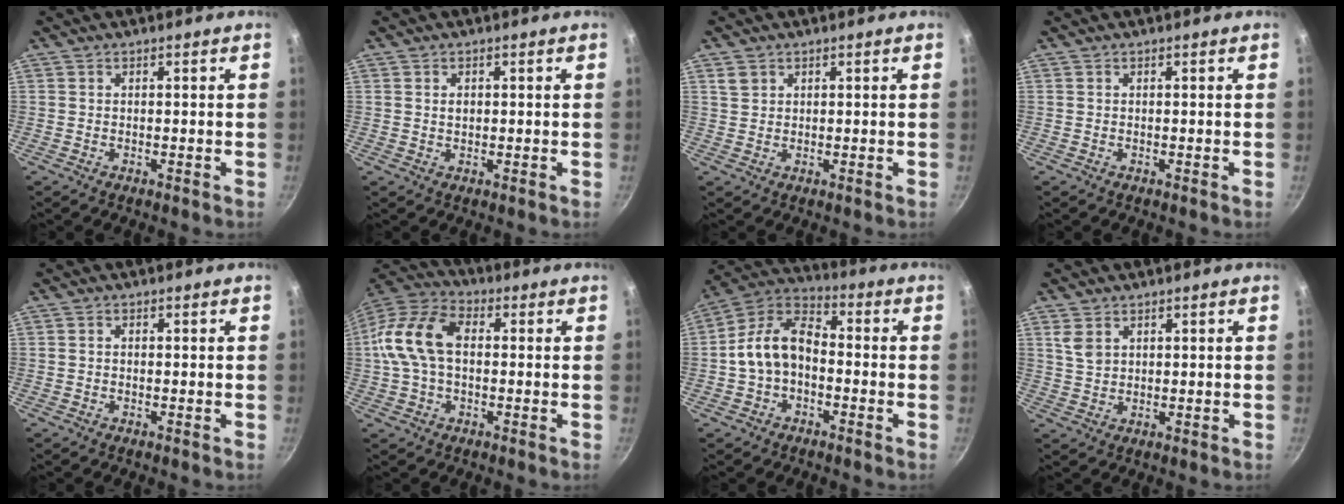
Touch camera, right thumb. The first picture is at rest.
{"total": 1.7, "force": [0.4, 1.2, 1.2], "torque": [-0.016, 0.002, 0.007]}
{"total": 2.3, "force": [1.1, 1.8, 0.8], "torque": [-0.008, 0.002, 0.022]}
{"total": 0.0}
{"total": 0.7, "force": [-0.1, 0.6, 0.4], "torque": [-0.007, 0.005, -0.002]}
{"total": 14.2, "force": [0.7, 9.2, 10.8], "torque": [-0.200, 0.038, -0.005]}
{"total": 11.3, "force": [-1.8, 7.6, 8.3], "torque": [-0.135, 0.048, -0.050]}
{"total": 3.9, "force": [1.8, 2.6, 2.2], "torque": [-0.035, -0.003, 0.040]}